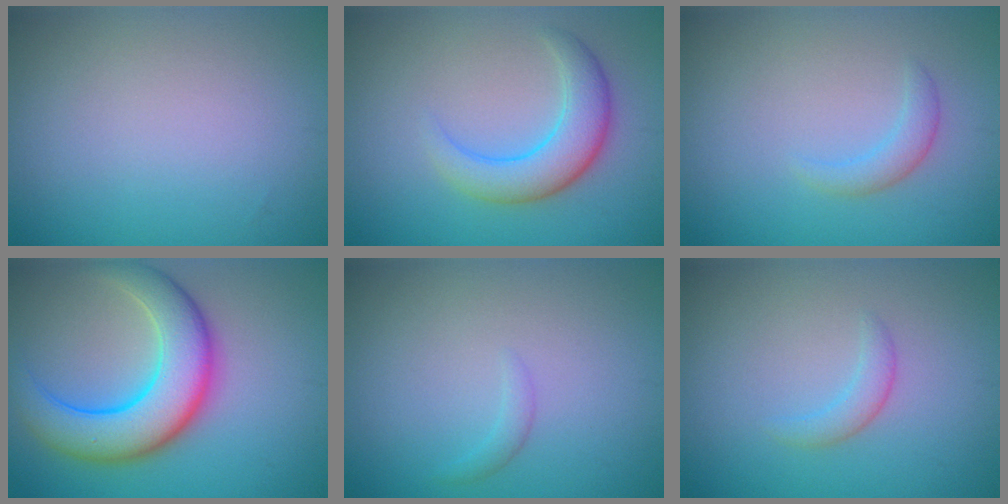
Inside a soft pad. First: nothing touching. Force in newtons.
{"total": 4.2, "press": 4.2, "slide": 0.1}
{"total": 1.5, "press": 1.5, "slide": 0.1}
{"total": 7.9, "press": 7.9, "slide": 0.1}
{"total": 0.8, "press": 0.8, "slide": 0.0}
{"total": 1.4, "press": 1.4, "slide": 0.2}